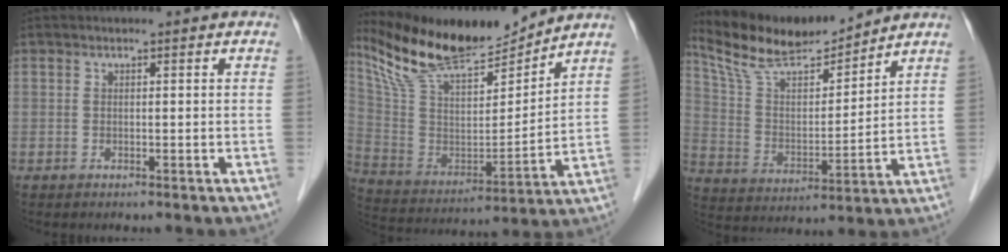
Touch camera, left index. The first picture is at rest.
{"total": 16.6, "force": [15.1, 2.6, 6.5], "torque": [-0.132, -0.008, 0.289]}
{"total": 12.9, "force": [12.0, 1.6, 4.3], "torque": [-0.089, 0.003, 0.230]}